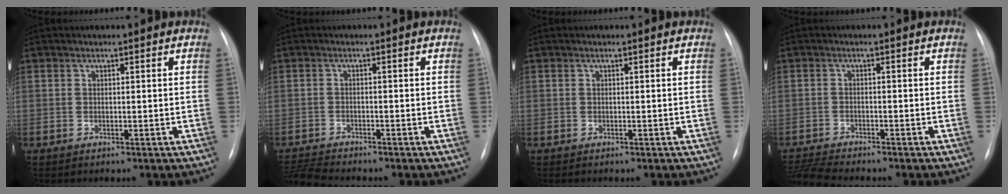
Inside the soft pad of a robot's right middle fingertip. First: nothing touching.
{"total": 4.4, "force": [-4.3, -0.6, 0.7], "torque": [-0.016, -0.021, -0.075]}
{"total": 0.0}
{"total": 5.8, "force": [-5.5, -0.6, 1.6], "torque": [-0.035, -0.019, -0.094]}